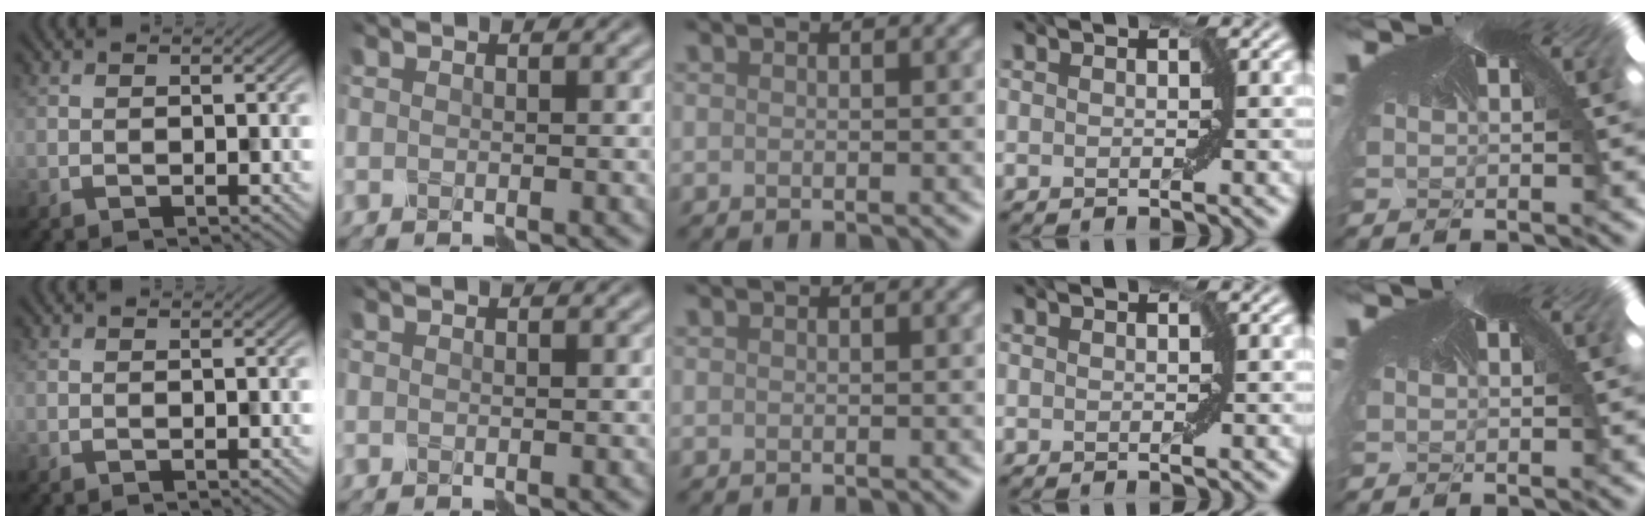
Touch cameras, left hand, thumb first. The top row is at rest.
{}